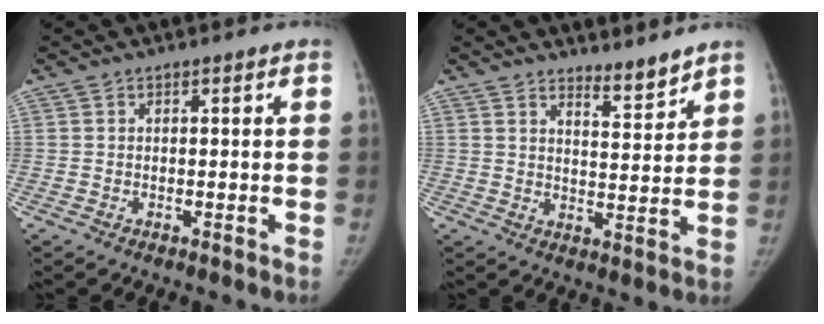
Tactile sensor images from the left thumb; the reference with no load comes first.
{"total": 4.5, "force": [4.2, 0.8, 1.3], "torque": [-0.008, -0.046, 0.074]}